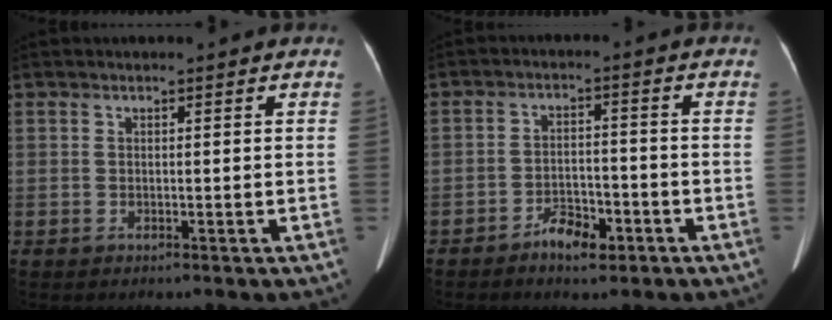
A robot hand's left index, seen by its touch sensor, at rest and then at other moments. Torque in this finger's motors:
{"motor_torque": [0.04, 0.10, 0.07, 0.01]}